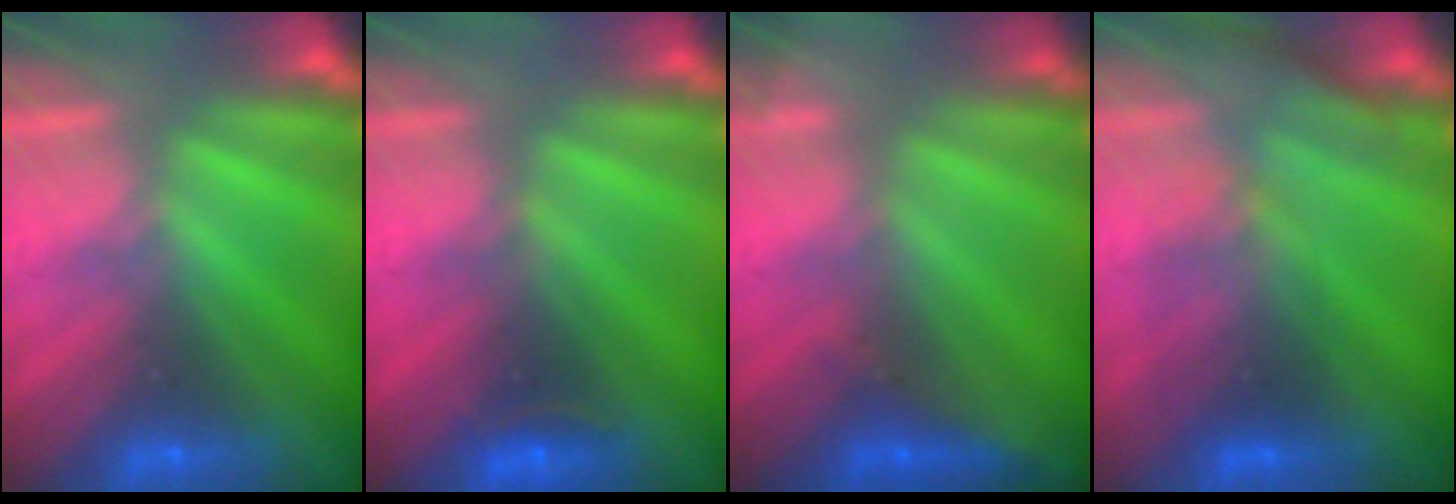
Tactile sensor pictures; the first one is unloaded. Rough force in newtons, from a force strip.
{"total": 2.4}
{"total": 2.9}
{"total": 2.8}